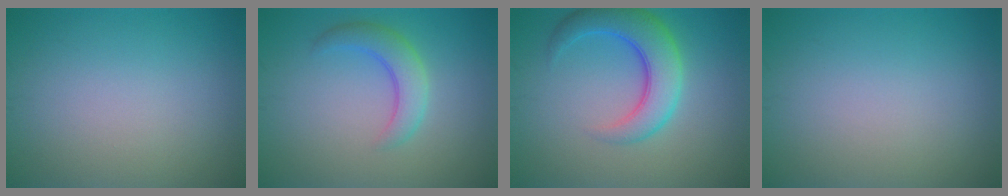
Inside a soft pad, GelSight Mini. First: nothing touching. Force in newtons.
{"total": 3.3, "press": 3.3, "slide": 0.2}
{"total": 5.9, "press": 5.9, "slide": 0.2}
{"total": 0.0}